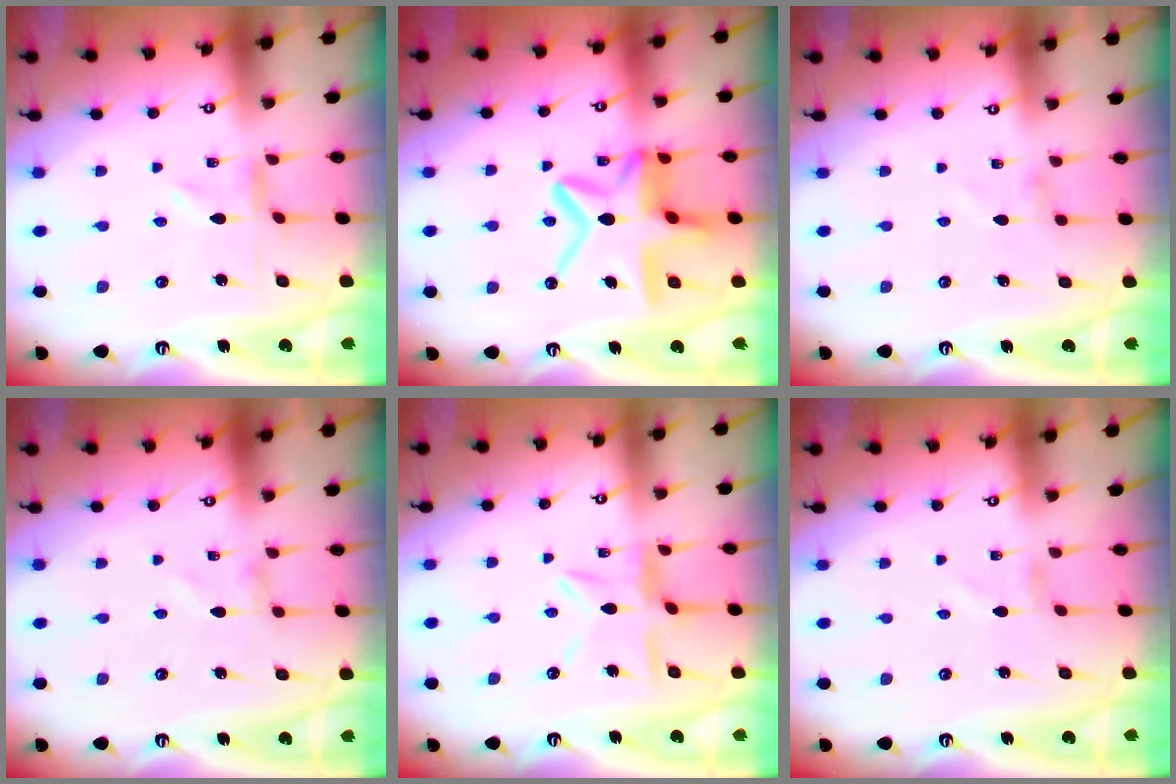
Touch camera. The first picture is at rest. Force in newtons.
{"total": 15.9, "press": 15.9, "slide": 1.5}
{"total": 0.0}
{"total": 0.9, "press": 0.9, "slide": 0.1}
{"total": 9.2, "press": 9.2, "slide": 0.8}
{"total": 1.0, "press": 1.0, "slide": 0.0}